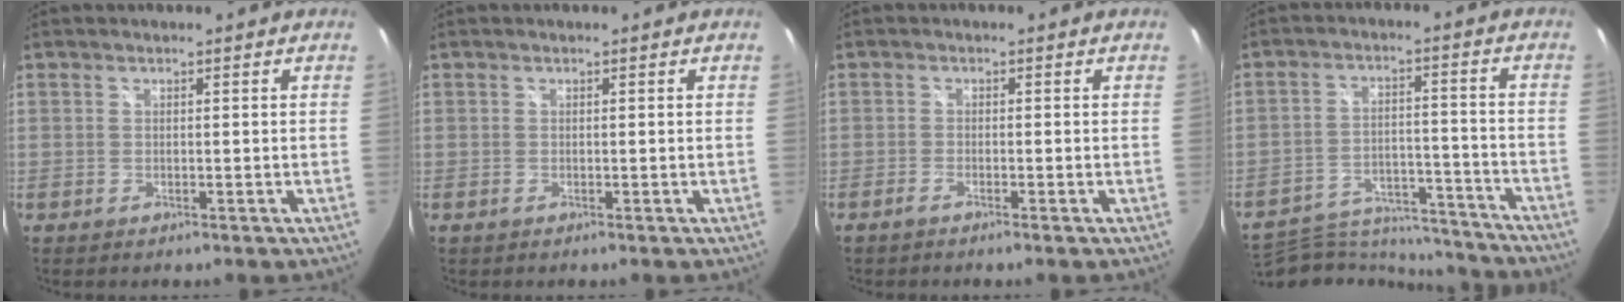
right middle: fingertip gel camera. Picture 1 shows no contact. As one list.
[{"total": 0.0}, {"total": 2.6, "force": [-2.0, -0.5, 1.5], "torque": [-0.044, -0.003, -0.040]}, {"total": 22.8, "force": [-20.7, 5.4, 7.9], "torque": [-0.155, 0.001, -0.292]}]